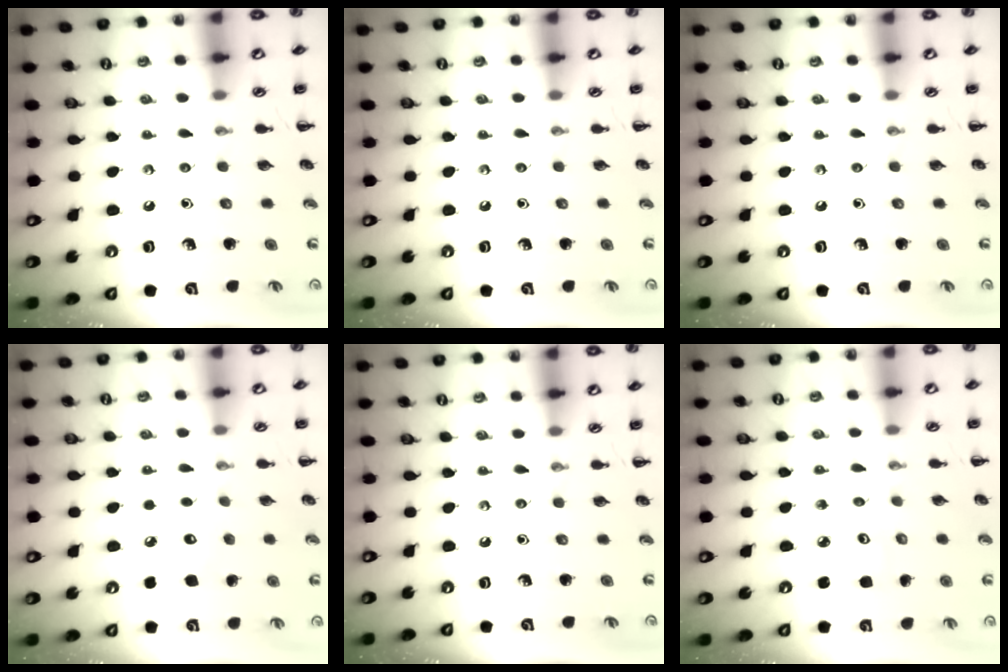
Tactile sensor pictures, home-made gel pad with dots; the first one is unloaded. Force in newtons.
{"total": 0.0}
{"total": 0.0}
{"total": 6.2, "press": 6.0, "slide": 1.6}
{"total": 0.0}
{"total": 2.9, "press": 2.8, "slide": 0.5}